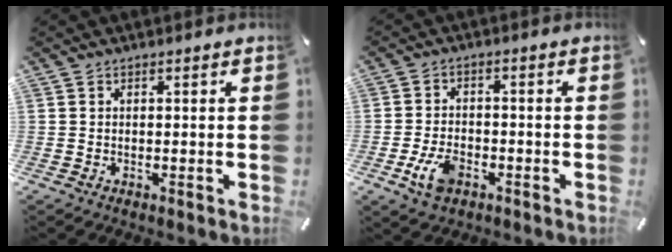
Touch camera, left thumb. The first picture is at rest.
{"total": 6.5, "force": [-2.9, 4.0, 4.2], "torque": [-0.097, 0.009, -0.056]}